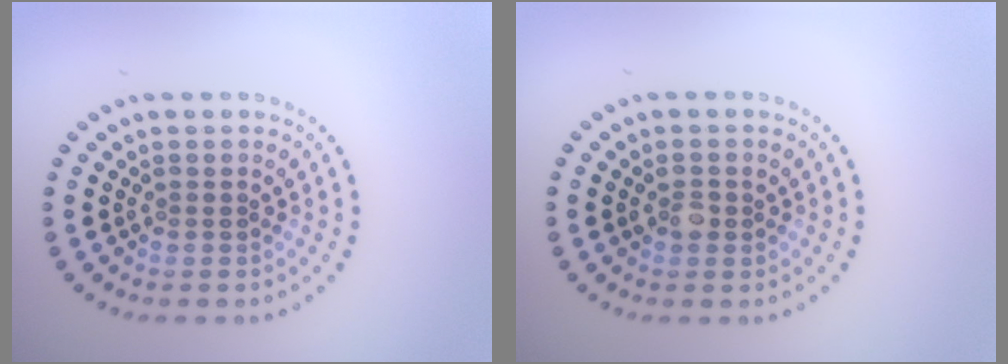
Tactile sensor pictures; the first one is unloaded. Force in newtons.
{"total": 1.4, "press": 1.3, "slide": 0.3}